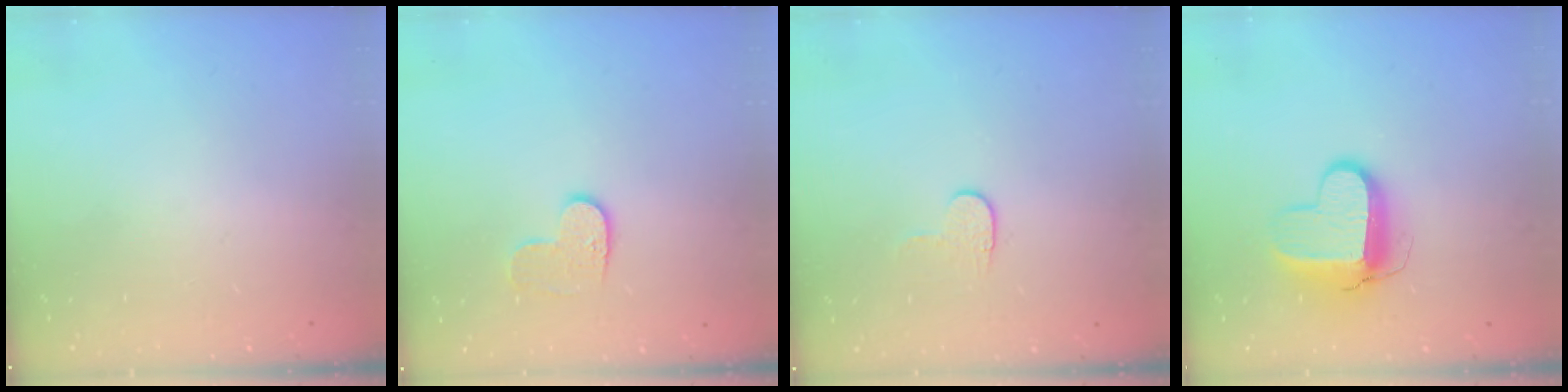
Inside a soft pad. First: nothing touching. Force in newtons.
{"total": 6.8, "press": 6.8, "slide": 0.1}
{"total": 4.5, "press": 4.5, "slide": 0.4}
{"total": 11.1, "press": 11.0, "slide": 1.0}